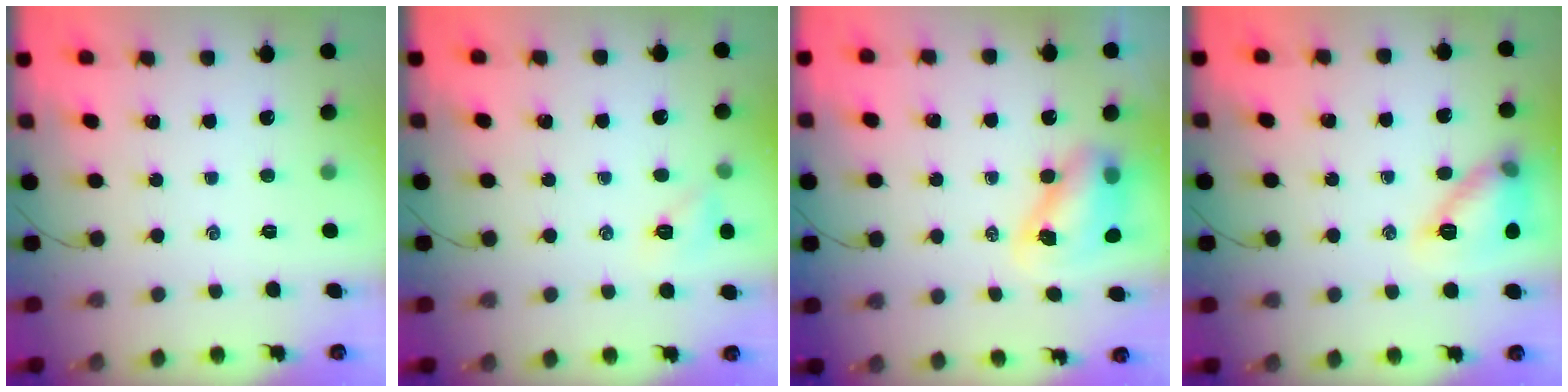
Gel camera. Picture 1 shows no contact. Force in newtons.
{"total": 6.4, "press": 6.2, "slide": 1.5}
{"total": 8.6, "press": 8.4, "slide": 1.9}
{"total": 12.0, "press": 12.0, "slide": 0.5}